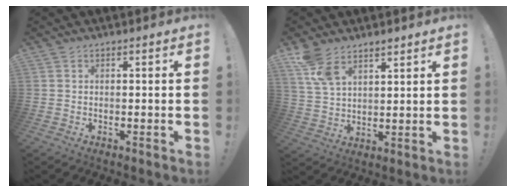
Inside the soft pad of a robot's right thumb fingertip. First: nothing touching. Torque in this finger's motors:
{"motor_torque": [-0.28, 0.58, 0.02, 0.14, 0.04]}